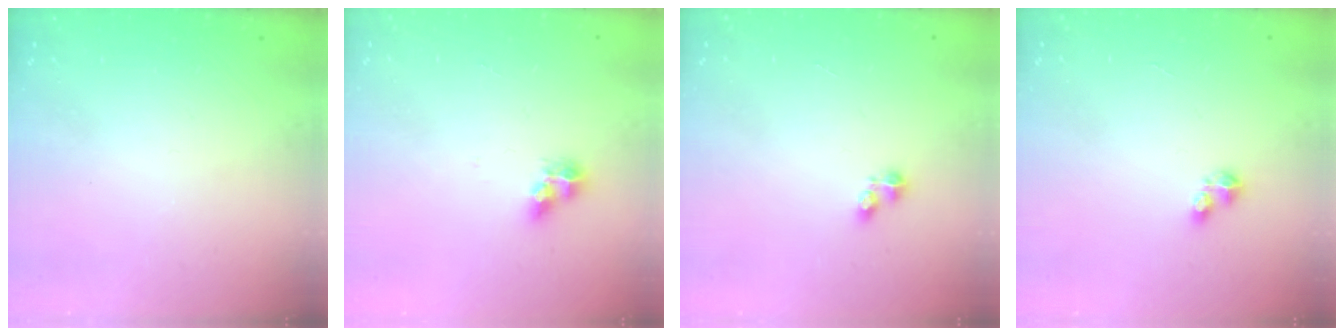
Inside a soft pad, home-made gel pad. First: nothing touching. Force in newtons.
{"total": 6.0, "press": 6.0, "slide": 0.1}
{"total": 2.5, "press": 2.5, "slide": 0.4}
{"total": 2.5, "press": 2.5, "slide": 0.4}